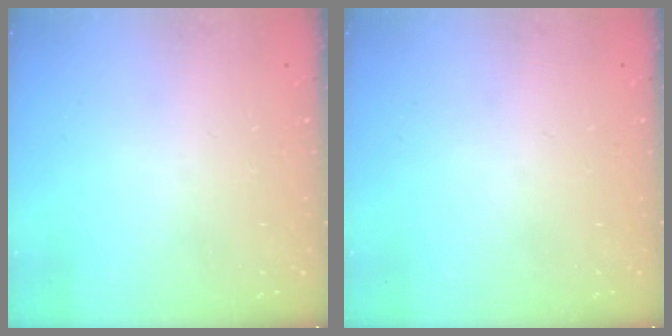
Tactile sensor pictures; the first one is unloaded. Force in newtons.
{"total": 0.0}